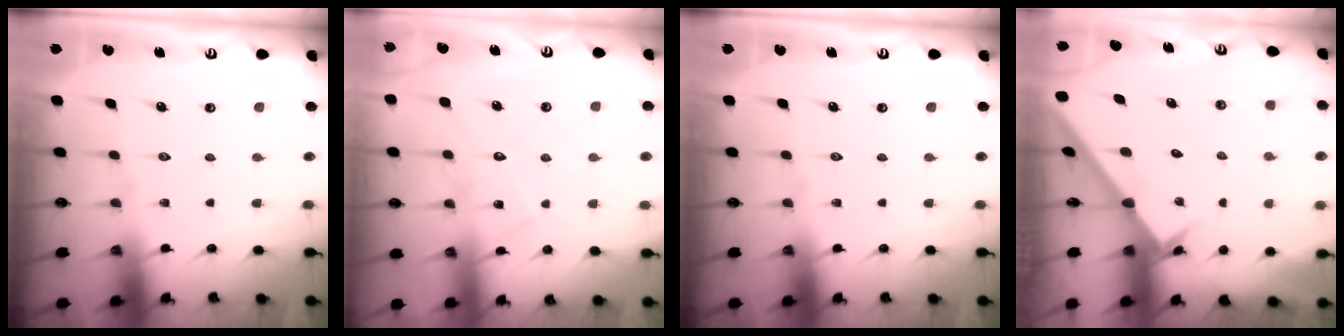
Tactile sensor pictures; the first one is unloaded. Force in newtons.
{"total": 9.3, "press": 9.3, "slide": 0.7}
{"total": 0.0}
{"total": 1.9, "press": 1.9, "slide": 0.2}